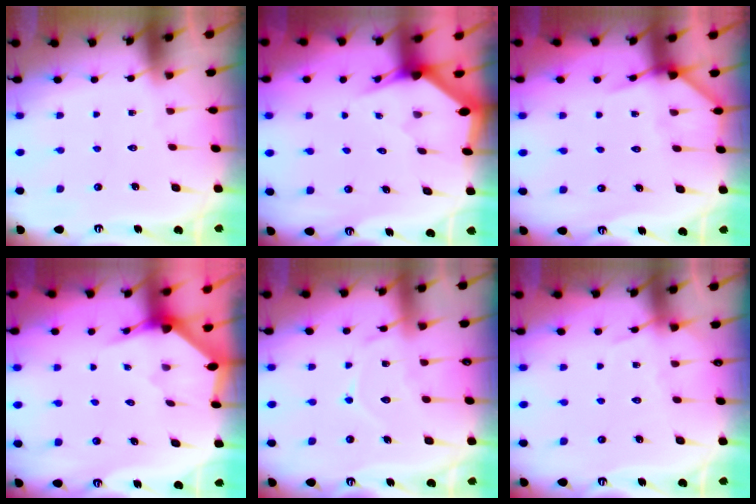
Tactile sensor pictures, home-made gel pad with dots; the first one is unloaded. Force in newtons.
{"total": 2.8, "press": 2.8, "slide": 0.1}
{"total": 7.0, "press": 6.9, "slide": 0.8}
{"total": 2.8, "press": 2.8, "slide": 0.3}
{"total": 11.9, "press": 11.8, "slide": 1.1}
{"total": 4.9, "press": 4.9, "slide": 0.6}